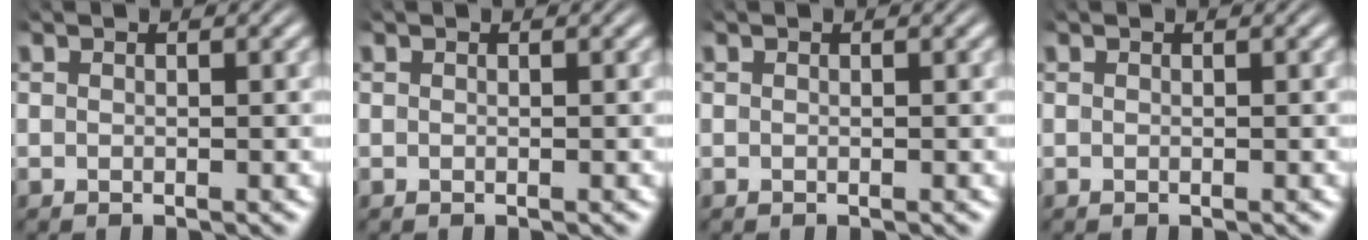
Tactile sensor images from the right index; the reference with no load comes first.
{"total": 0.0}
{"total": 0.0}
{"total": 0.0}